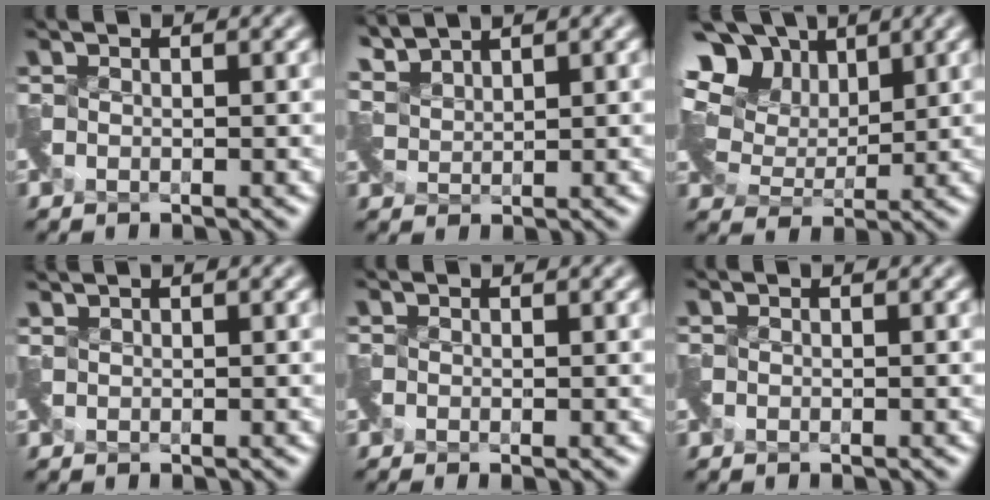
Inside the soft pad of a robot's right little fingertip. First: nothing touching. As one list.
[{"total": 3.5, "force": [3.5, 0.3, 0.1], "torque": [-0.016, 0.013, 0.076]}, {"total": 11.4, "force": [6.6, 7.6, 5.4], "torque": [-0.110, 0.038, 0.099]}, {"total": 0.6, "force": [0.5, 0.1, -0.2], "torque": [0.004, 0.007, 0.014]}, {"total": 0.5, "force": [0.2, 0.0, 0.5], "torque": [-0.007, 0.001, 0.003]}, {"total": 0.0}]